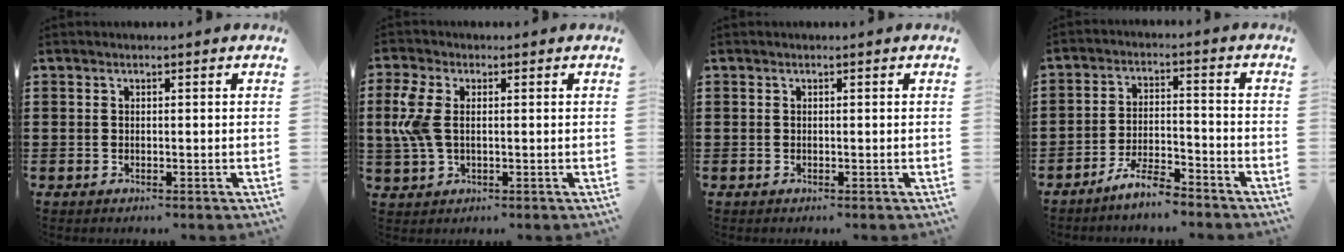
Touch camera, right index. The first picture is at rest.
{"total": 6.2, "force": [0.7, 3.4, 5.2], "torque": [-0.139, -0.002, 0.003]}
{"total": 0.0}
{"total": 5.5, "force": [-5.1, 0.6, 2.0], "torque": [-0.045, 0.006, -0.098]}